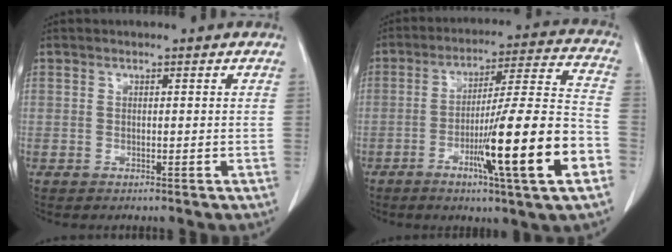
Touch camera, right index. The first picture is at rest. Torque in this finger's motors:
{"motor_torque": [2.14, 0.00, 1.05, 0.21]}